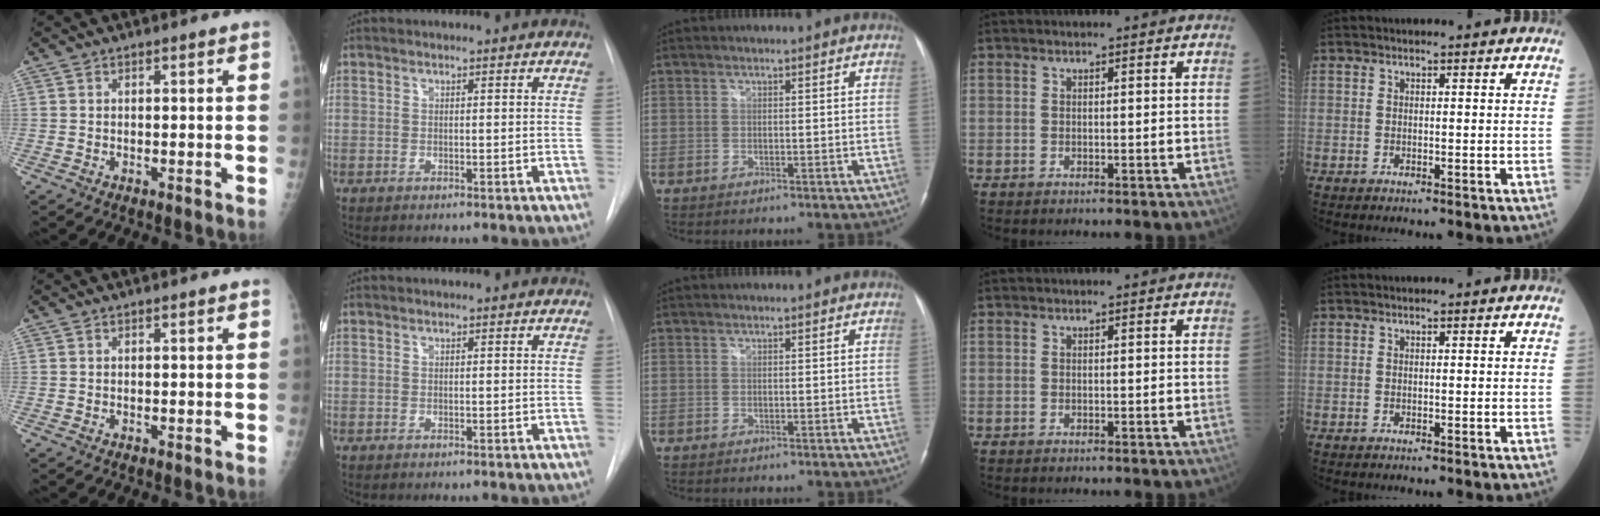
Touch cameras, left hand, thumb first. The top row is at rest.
{}